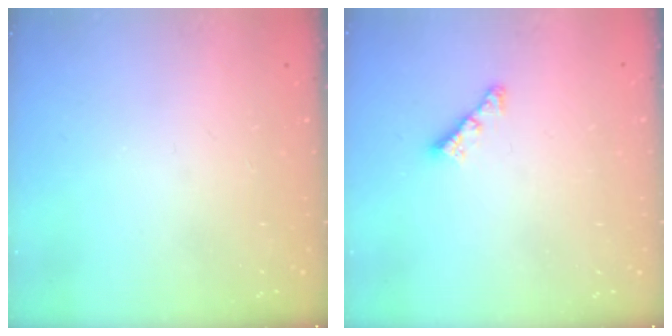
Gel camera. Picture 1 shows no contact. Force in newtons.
{"total": 4.5, "press": 4.4, "slide": 0.7}